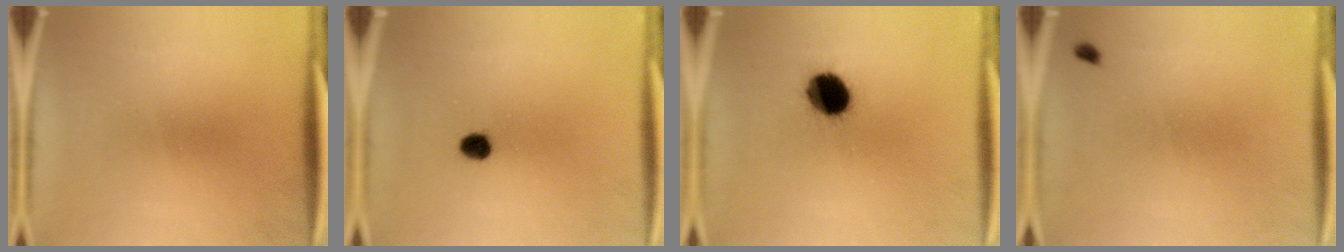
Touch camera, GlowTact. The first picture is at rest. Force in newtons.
{"total": 2.8}
{"total": 10.8}
{"total": 0.8}